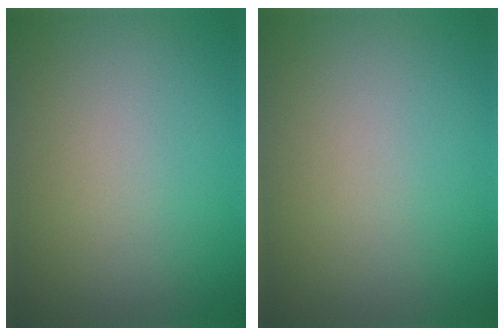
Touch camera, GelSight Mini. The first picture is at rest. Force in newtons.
{"total": 0.0}